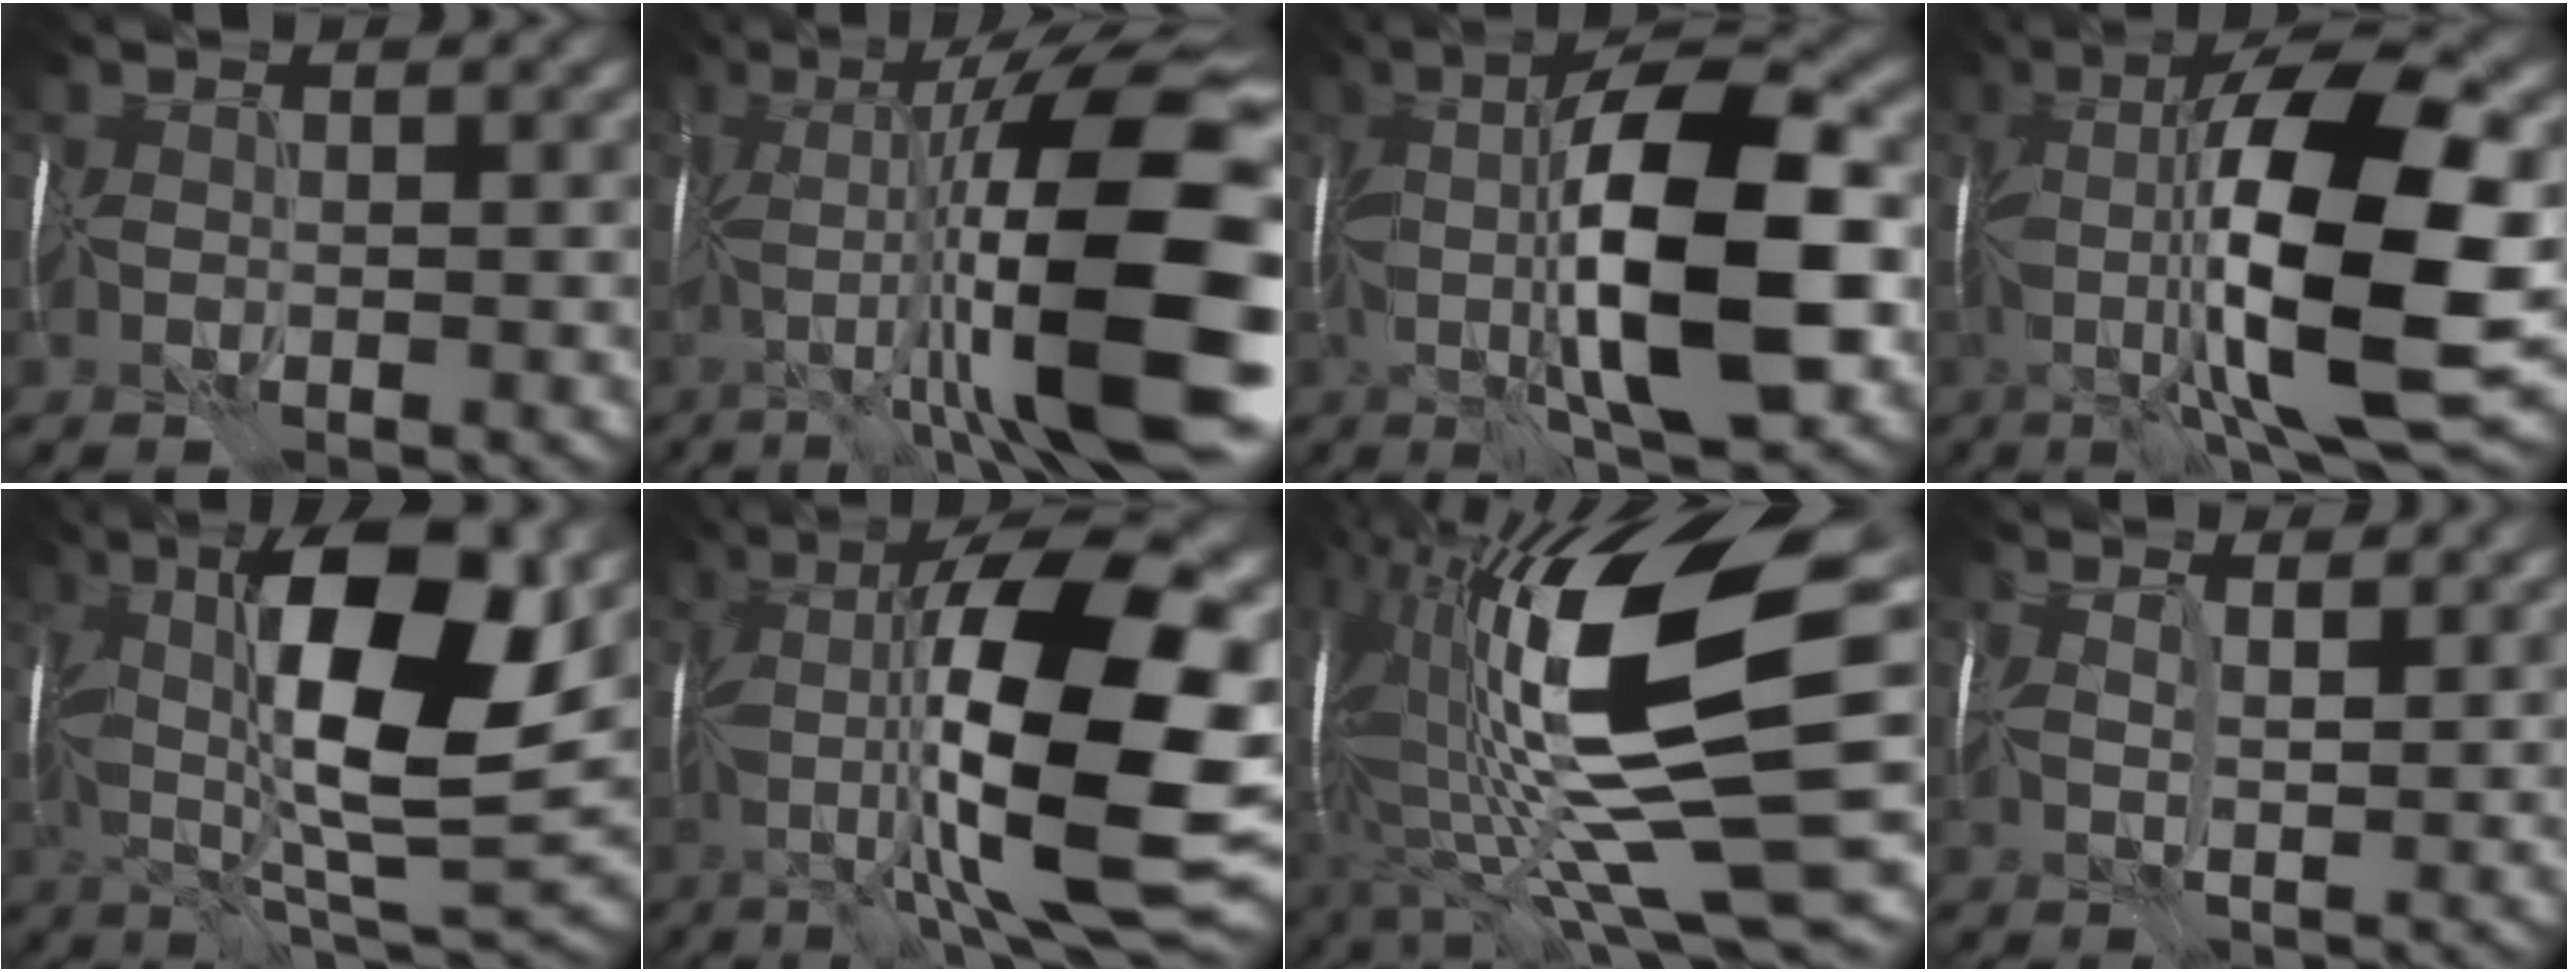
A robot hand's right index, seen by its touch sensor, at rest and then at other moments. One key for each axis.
{"total": 17.2, "fx": -2.7, "fy": 4.1, "fz": 16.5, "tx": -0.252, "ty": 0.033, "tz": -0.041}
{"total": 13.1, "fx": -0.2, "fy": 3.9, "fz": 12.5, "tx": -0.204, "ty": 0.005, "tz": -0.006}
{"total": 15.0, "fx": -0.3, "fy": 3.7, "fz": 14.6, "tx": -0.236, "ty": 0.006, "tz": -0.001}
{"total": 14.3, "fx": 2.7, "fy": 4.6, "fz": 13.3, "tx": -0.224, "ty": 0.004, "tz": 0.047}
{"total": 17.4, "fx": 0.2, "fy": 5.0, "fz": 16.7, "tx": -0.274, "ty": 0.021, "tz": 0.009}
{"total": 18.3, "fx": 0.4, "fy": 5.7, "fz": 17.3, "tx": -0.333, "ty": 0.000, "tz": 0.009}
{"total": 3.7, "fx": 2.3, "fy": 1.1, "fz": 2.7, "tx": -0.040, "ty": 0.010, "tz": 0.026}